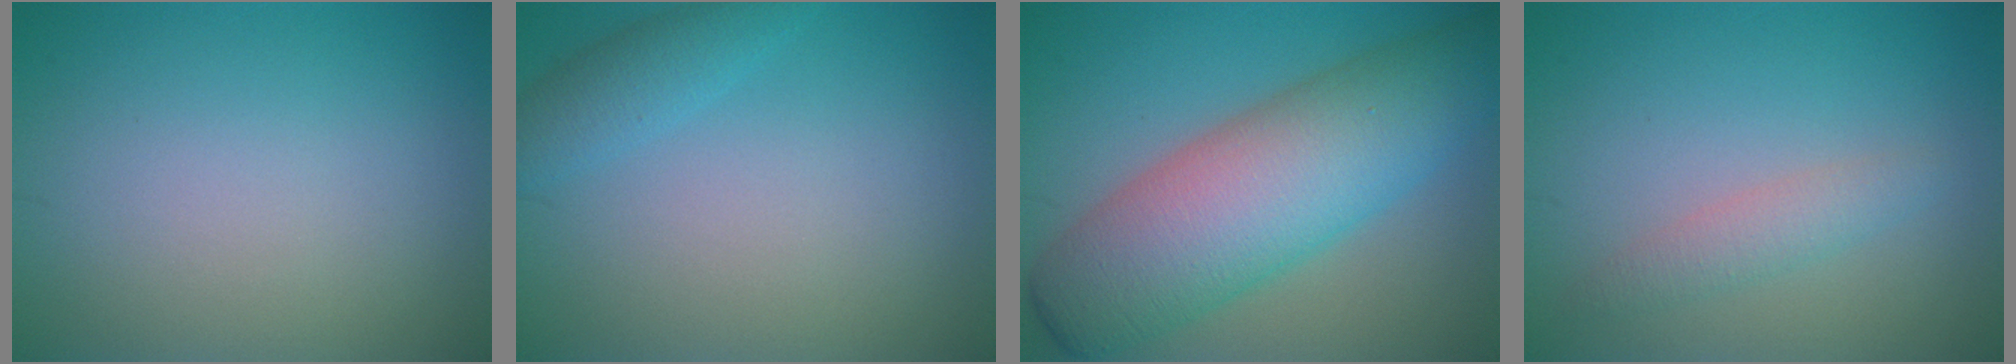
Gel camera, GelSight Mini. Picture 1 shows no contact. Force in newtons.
{"total": 2.1, "press": 2.1, "slide": 0.2}
{"total": 10.8, "press": 10.8, "slide": 0.2}
{"total": 1.9, "press": 1.9, "slide": 0.1}